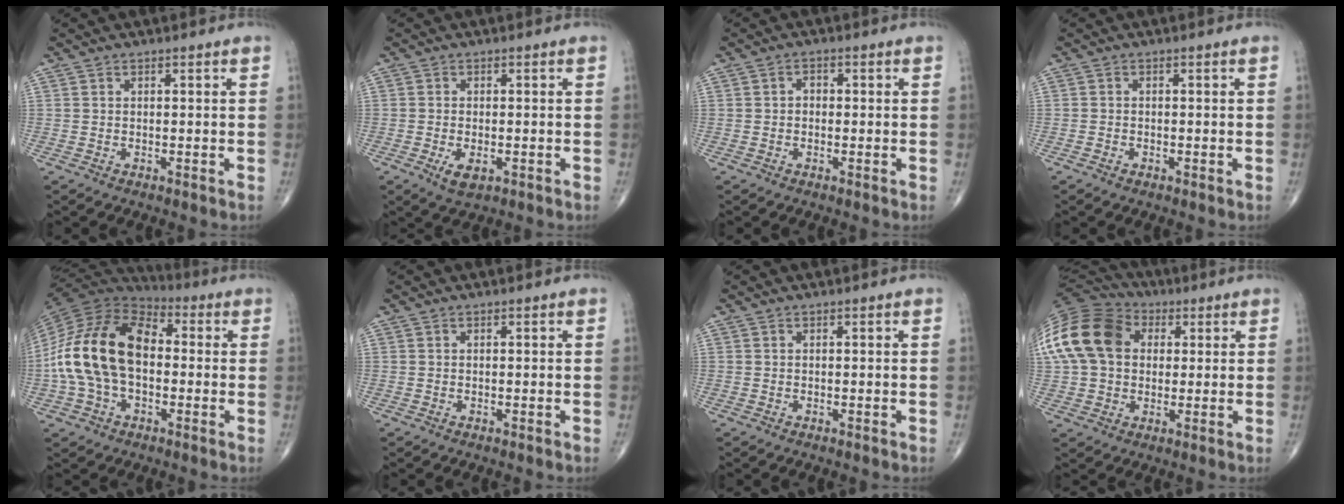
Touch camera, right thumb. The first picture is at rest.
{"total": 3.6, "force": [-1.3, 1.8, 2.8], "torque": [-0.051, -0.004, -0.018]}
{"total": 1.6, "force": [0.0, 1.2, 1.0], "torque": [-0.008, 0.009, -0.003]}
{"total": 0.6, "force": [-0.4, 0.4, 0.2], "torque": [-0.005, 0.001, -0.010]}
{"total": 19.2, "force": [-0.8, 12.1, 14.9], "torque": [-0.288, 0.036, -0.019]}
{"total": 0.0}
{"total": 0.0}
{"total": 19.5, "force": [3.8, 14.5, 12.4], "torque": [-0.257, 0.034, 0.063]}